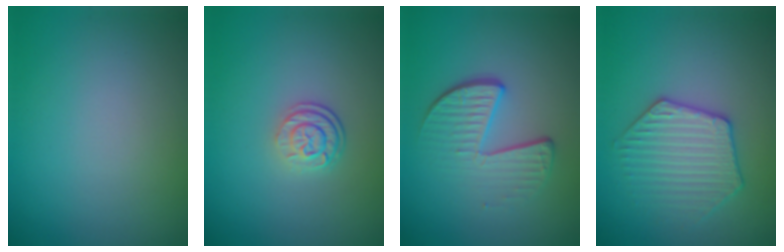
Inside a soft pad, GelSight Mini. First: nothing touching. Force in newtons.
{"total": 2.5, "press": 1.9, "slide": 1.6}
{"total": 4.3, "press": 2.8, "slide": 3.3}
{"total": 3.6, "press": 3.5, "slide": 0.5}